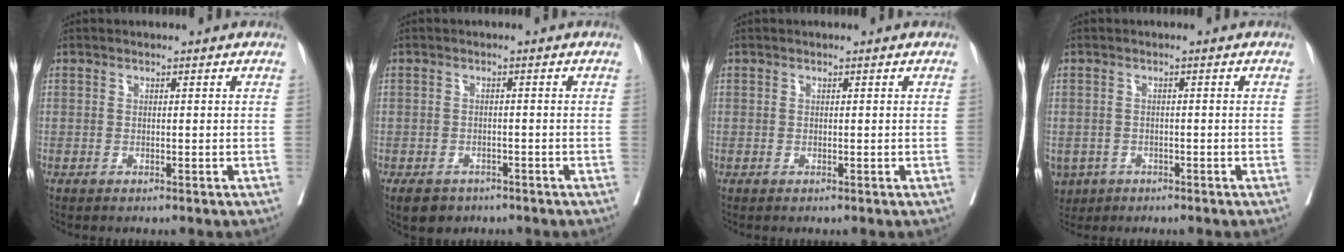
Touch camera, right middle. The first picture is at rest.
{"total": 4.3, "force": [-3.2, 2.7, 1.2], "torque": [-0.016, 0.001, -0.045]}
{"total": 0.0}
{"total": 4.7, "force": [-2.7, 3.8, 1.1], "torque": [-0.021, 0.002, -0.041]}